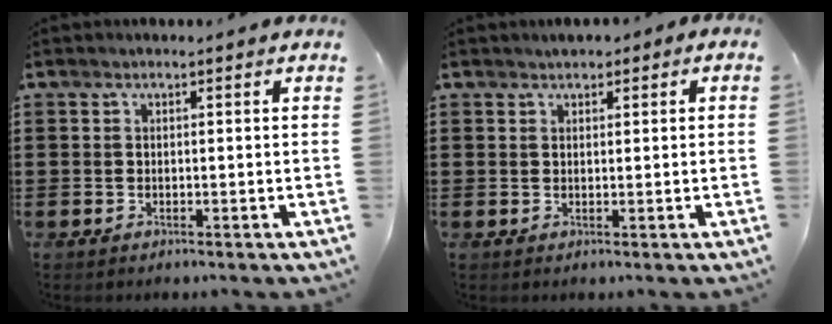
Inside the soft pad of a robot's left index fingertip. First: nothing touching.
{"total": 1.0, "force": [0.7, 0.6, 0.4], "torque": [-0.009, 0.006, 0.013]}